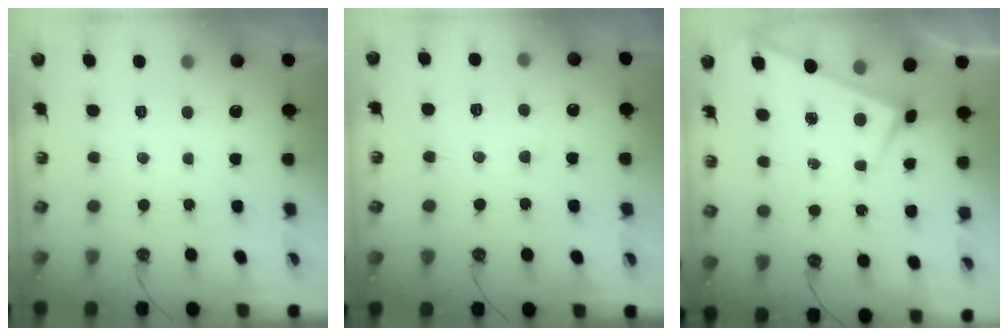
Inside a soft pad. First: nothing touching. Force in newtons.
{"total": 0.9, "press": 0.3, "slide": 0.9}
{"total": 3.1, "press": 3.1, "slide": 0.2}